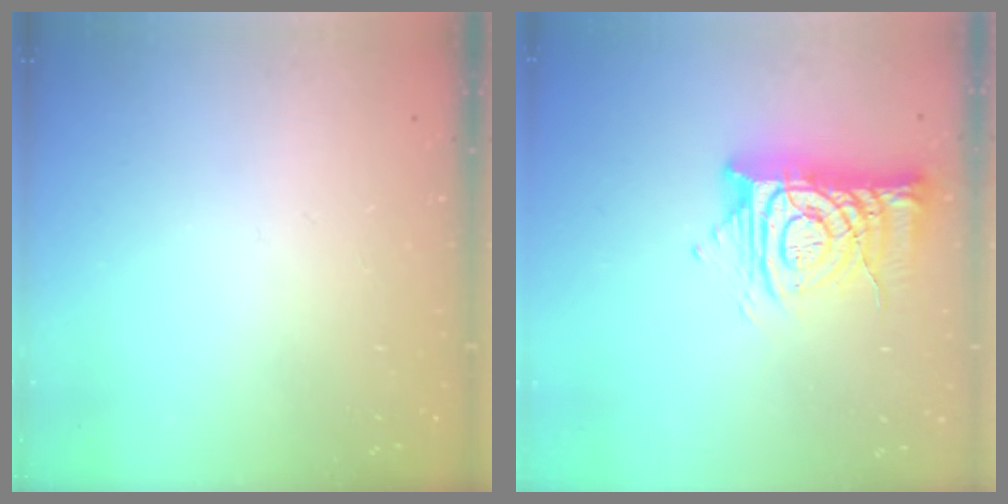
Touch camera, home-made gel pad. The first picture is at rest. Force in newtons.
{"total": 13.4, "press": 13.4, "slide": 1.3}